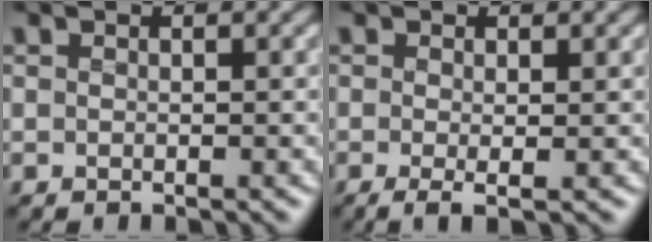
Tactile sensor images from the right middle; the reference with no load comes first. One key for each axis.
{"total": 1.6, "fx": -0.4, "fy": 0.2, "fz": 1.6, "tx": -0.027, "ty": -0.006, "tz": -0.008}